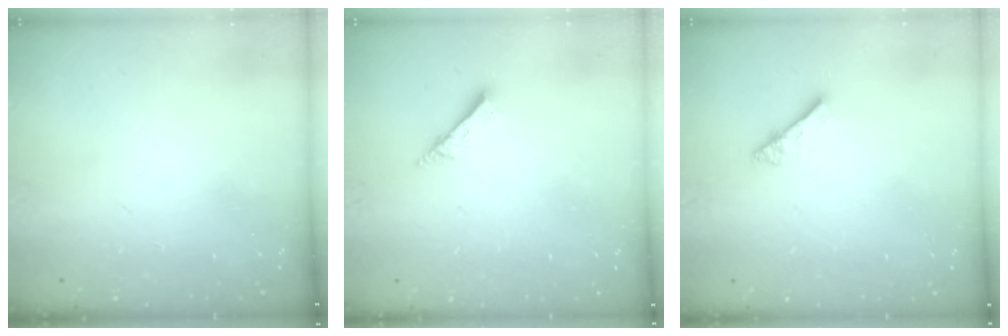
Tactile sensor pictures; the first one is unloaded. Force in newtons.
{"total": 2.0, "press": 2.0, "slide": 0.1}
{"total": 2.8, "press": 2.8, "slide": 0.3}